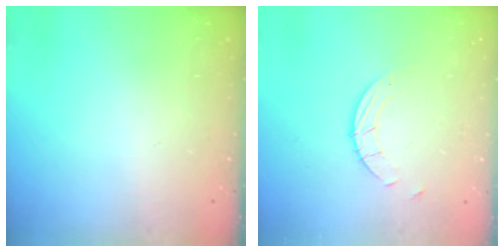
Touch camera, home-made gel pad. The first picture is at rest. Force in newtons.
{"total": 3.1, "press": 3.1, "slide": 0.2}